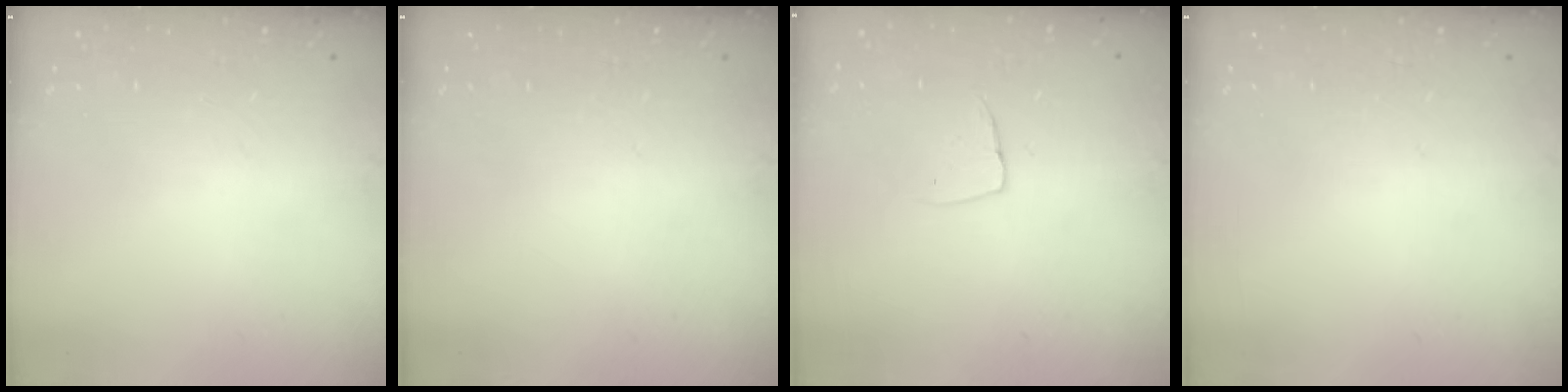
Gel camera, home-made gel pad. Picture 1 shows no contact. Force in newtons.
{"total": 0.0}
{"total": 5.2, "press": 5.2, "slide": 0.4}
{"total": 0.0}